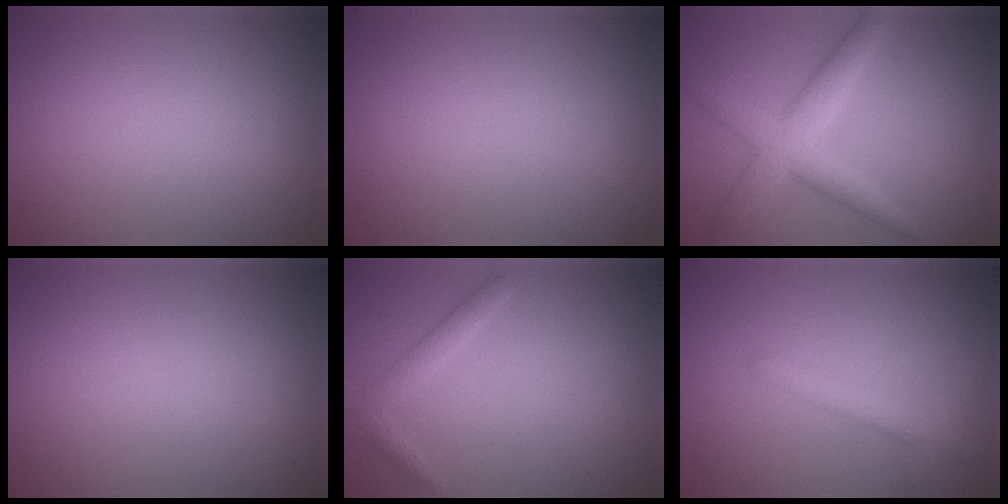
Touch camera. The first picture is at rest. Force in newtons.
{"total": 0.0}
{"total": 4.0, "press": 4.0, "slide": 0.2}
{"total": 0.0}
{"total": 1.7, "press": 1.7, "slide": 0.0}
{"total": 2.1, "press": 2.1, "slide": 0.0}